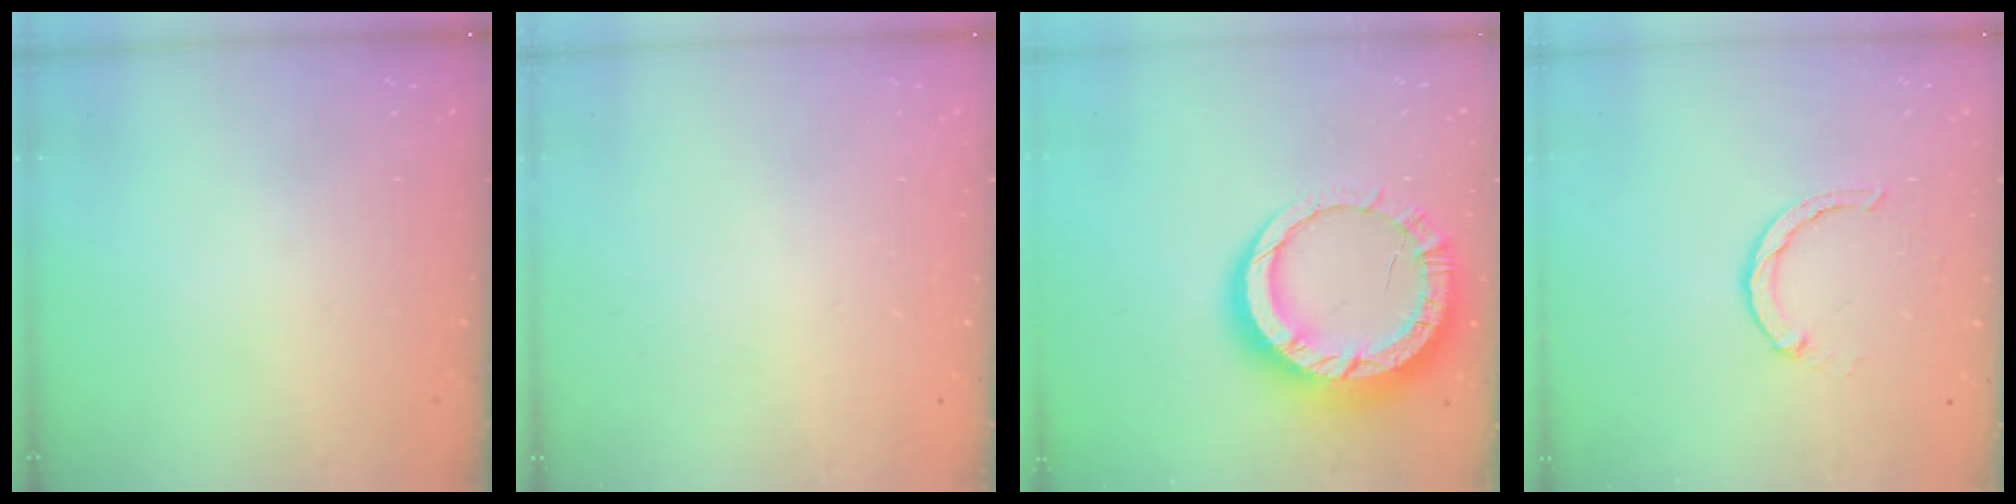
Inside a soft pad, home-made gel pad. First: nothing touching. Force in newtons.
{"total": 2.6, "press": 2.6, "slide": 0.2}
{"total": 15.5, "press": 15.5, "slide": 1.3}
{"total": 2.3, "press": 2.3, "slide": 0.2}